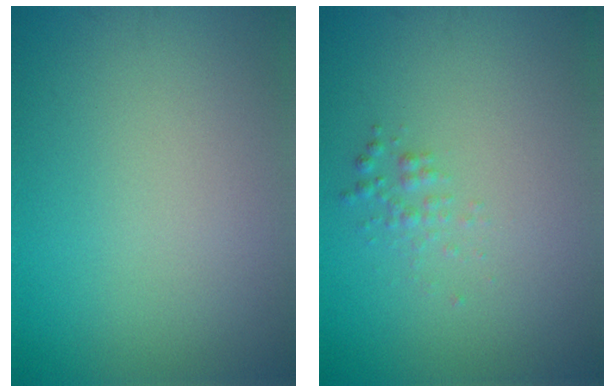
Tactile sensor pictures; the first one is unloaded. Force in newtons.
{"total": 1.0, "press": 1.0, "slide": 0.0}